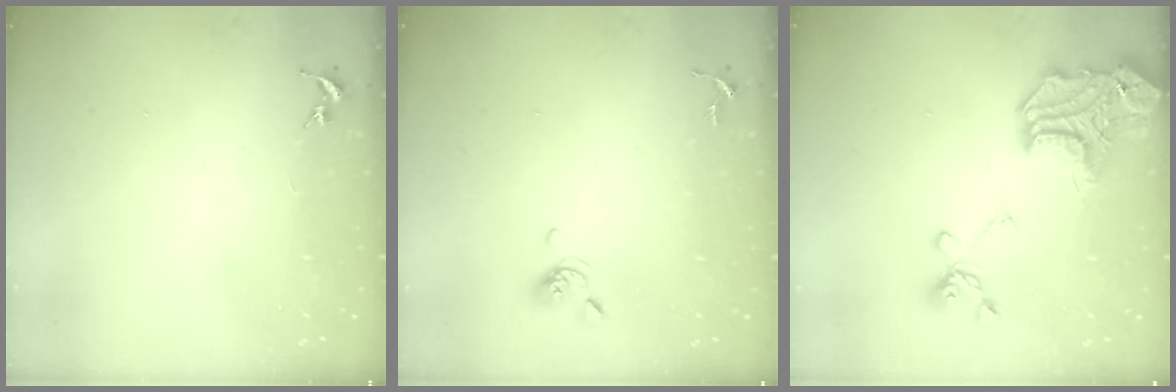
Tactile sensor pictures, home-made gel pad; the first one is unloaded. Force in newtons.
{"total": 6.2, "press": 6.0, "slide": 1.5}
{"total": 21.4, "press": 21.4, "slide": 1.4}